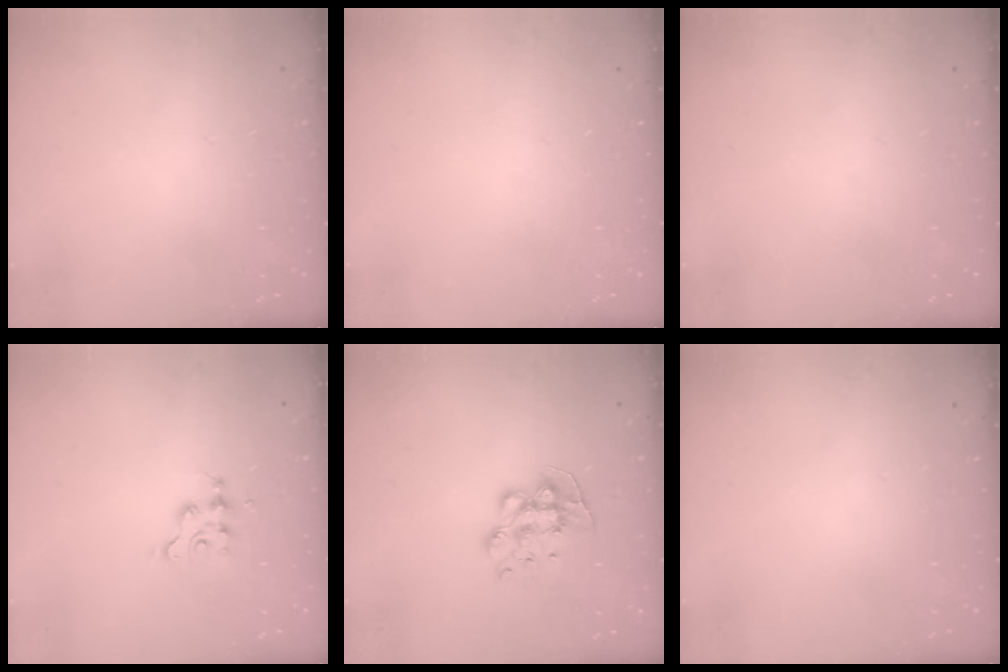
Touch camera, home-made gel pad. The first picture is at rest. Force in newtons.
{"total": 0.0}
{"total": 0.0}
{"total": 2.9, "press": 2.8, "slide": 0.3}
{"total": 9.5, "press": 9.5, "slide": 0.4}
{"total": 0.0}